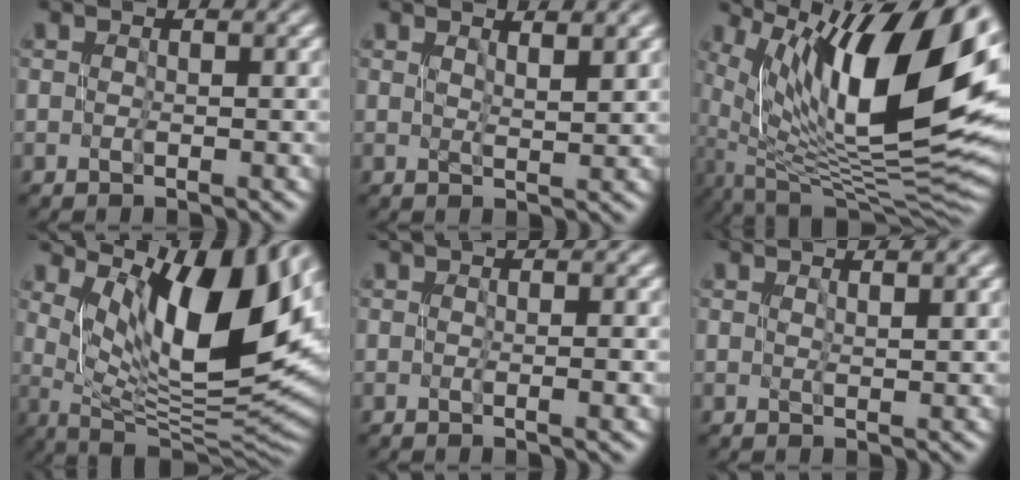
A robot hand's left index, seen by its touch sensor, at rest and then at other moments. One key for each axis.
{"total": 1.6, "fx": 1.1, "fy": 0.3, "fz": 1.2, "tx": -0.017, "ty": -0.002, "tz": 0.022}
{"total": 15.4, "fx": 5.0, "fy": 6.3, "fz": 13.2, "tx": -0.217, "ty": 0.003, "tz": 0.099}
{"total": 12.7, "fx": 5.1, "fy": 4.8, "fz": 10.5, "tx": -0.157, "ty": -0.011, "tz": 0.102}
{"total": 1.3, "fx": -0.3, "fy": 0.4, "fz": 1.2, "tx": -0.017, "ty": -0.001, "tz": -0.005}
{"total": 0.7, "fx": 0.5, "fy": 0.1, "fz": 0.4, "tx": -0.008, "ty": 0.000, "tz": 0.013}